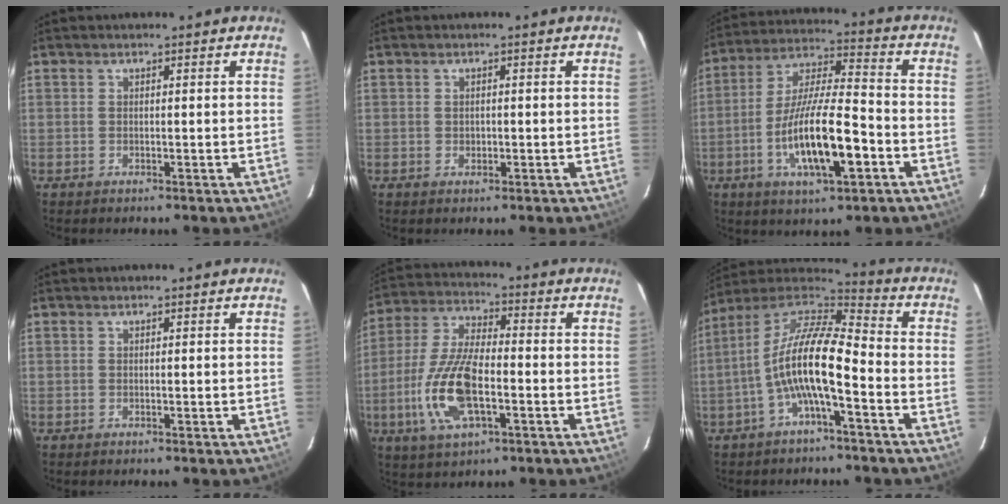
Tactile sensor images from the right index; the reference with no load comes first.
{"total": 1.0, "force": [-0.1, 0.9, 0.5], "torque": [-0.007, 0.002, -0.001]}
{"total": 15.7, "force": [-5.5, 3.9, 14.2], "torque": [-0.275, -0.006, -0.097]}
{"total": 0.0}
{"total": 14.7, "force": [-4.2, 5.9, 12.8], "torque": [-0.277, -0.005, -0.081]}
{"total": 13.6, "force": [-4.3, 3.4, 12.4], "torque": [-0.242, 0.009, -0.088]}